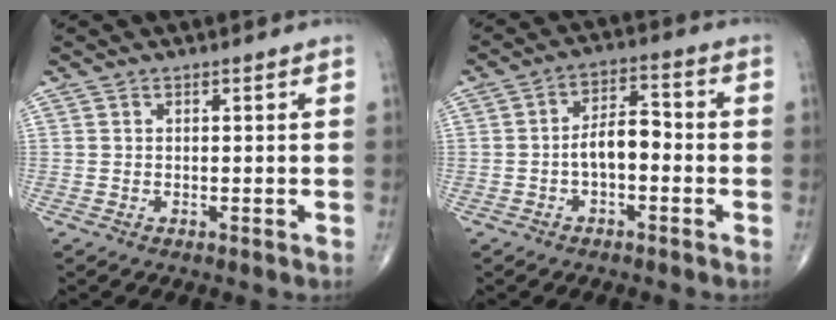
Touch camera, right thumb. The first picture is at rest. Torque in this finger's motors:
{"motor_torque": [0.93, 1.27, 0.64, -0.19, 0.05]}